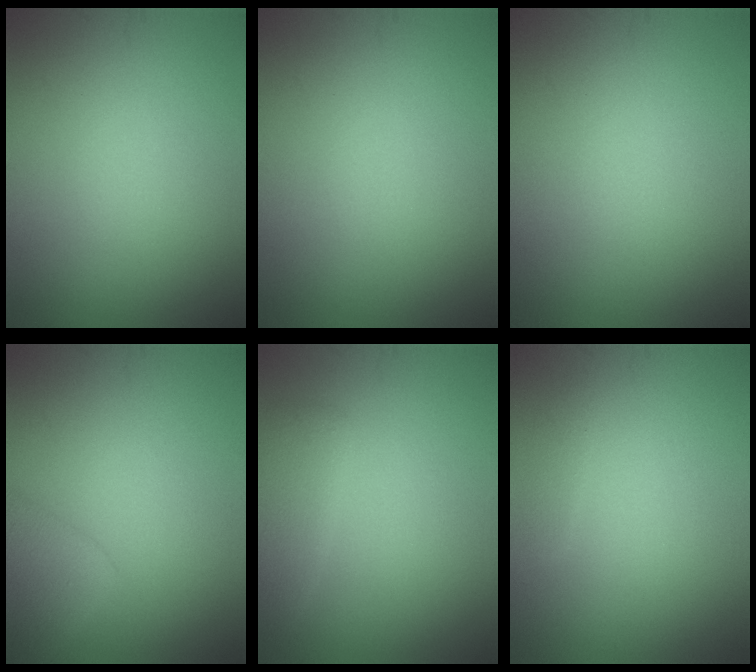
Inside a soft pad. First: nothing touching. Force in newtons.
{"total": 0.0}
{"total": 0.0}
{"total": 2.9, "press": 2.9, "slide": 0.2}
{"total": 2.2, "press": 2.2, "slide": 0.1}
{"total": 0.7, "press": 0.7, "slide": 0.0}